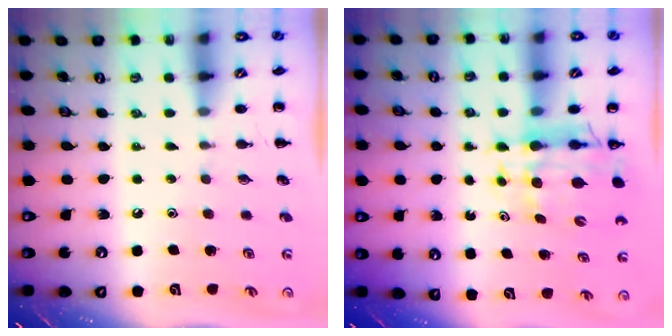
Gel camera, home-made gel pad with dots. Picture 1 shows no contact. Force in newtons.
{"total": 9.3, "press": 8.9, "slide": 2.8}